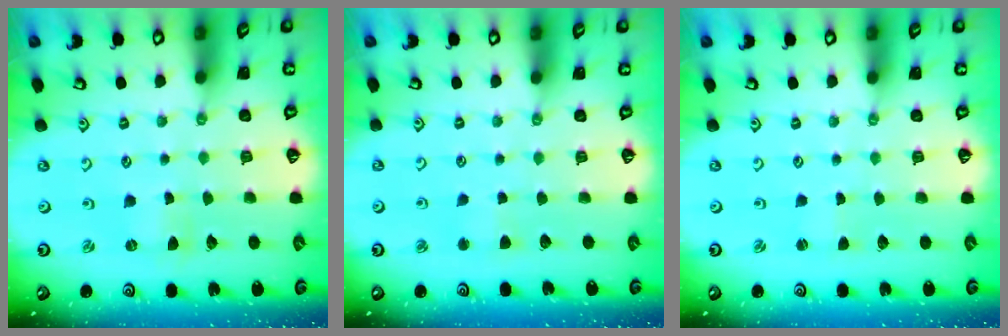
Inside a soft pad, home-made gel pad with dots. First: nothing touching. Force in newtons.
{"total": 2.1, "press": 2.1, "slide": 0.5}
{"total": 0.0}